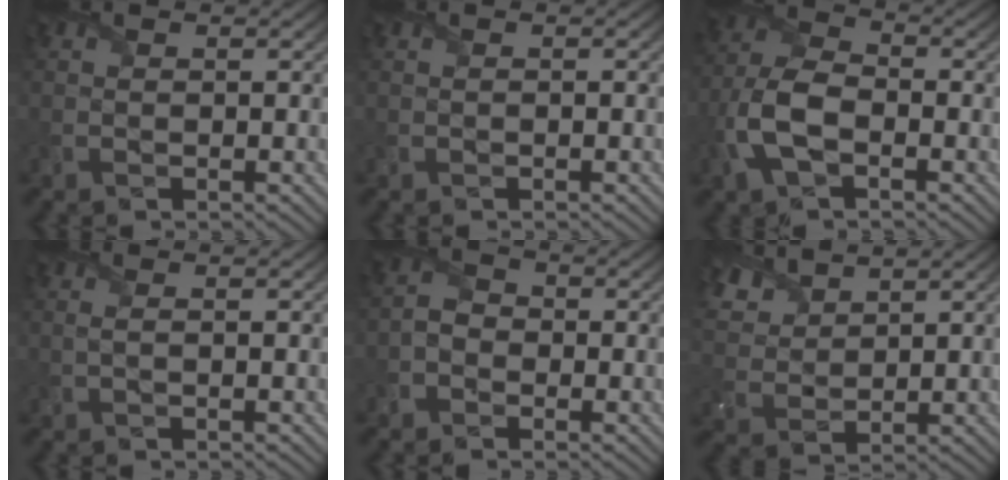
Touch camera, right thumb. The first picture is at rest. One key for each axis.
{"total": 0.0}
{"total": 7.8, "fx": -2.8, "fy": 4.4, "fz": 5.8, "tx": -0.143, "ty": 0.003, "tz": -0.067}
{"total": 0.8, "fx": 0.1, "fy": 0.1, "fz": 0.8, "tx": -0.015, "ty": 0.004, "tz": -0.003}
{"total": 2.5, "fx": -1.3, "fy": 1.8, "fz": 1.0, "tx": -0.023, "ty": 0.003, "tz": -0.036}
{"total": 6.1, "fx": 4.8, "fy": 2.6, "fz": 2.6, "tx": -0.079, "ty": 0.012, "tz": 0.100}